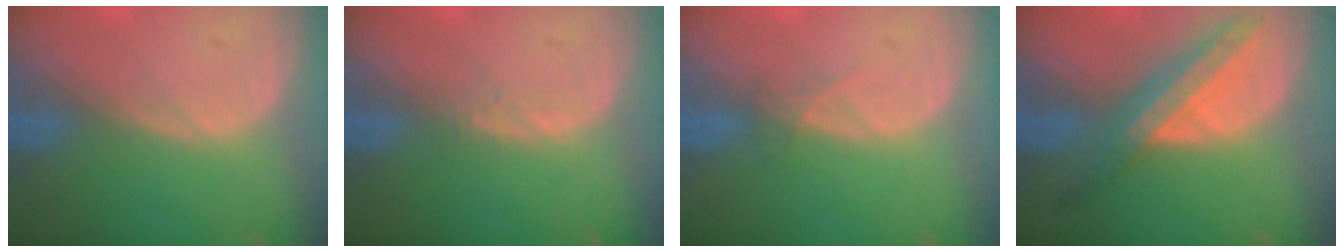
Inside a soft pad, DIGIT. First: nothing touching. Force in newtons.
{"total": 0.7, "press": 0.7, "slide": 0.1}
{"total": 1.1, "press": 1.1, "slide": 0.2}
{"total": 8.4, "press": 7.4, "slide": 4.0}